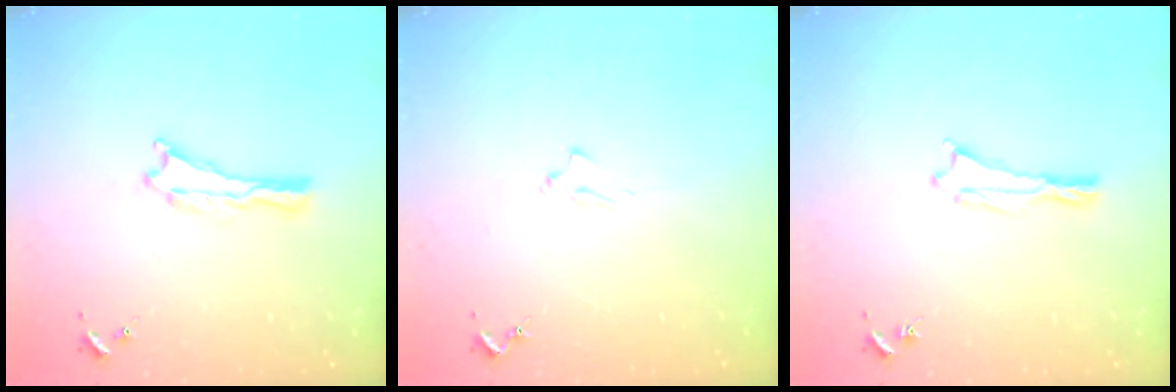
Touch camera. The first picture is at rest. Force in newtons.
{"total": 2.1, "press": 2.1, "slide": 0.3}
{"total": 0.5, "press": 0.5, "slide": 0.2}